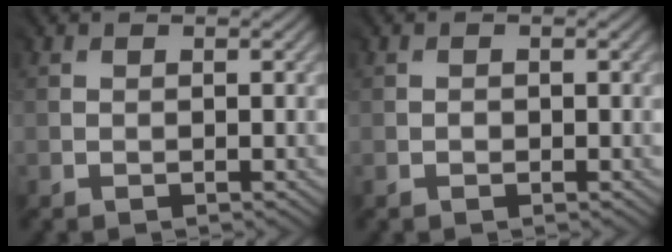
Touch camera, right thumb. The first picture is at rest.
{"total": 0.6, "force": [0.0, 0.6, 0.1], "torque": [-0.001, -0.001, 0.001]}